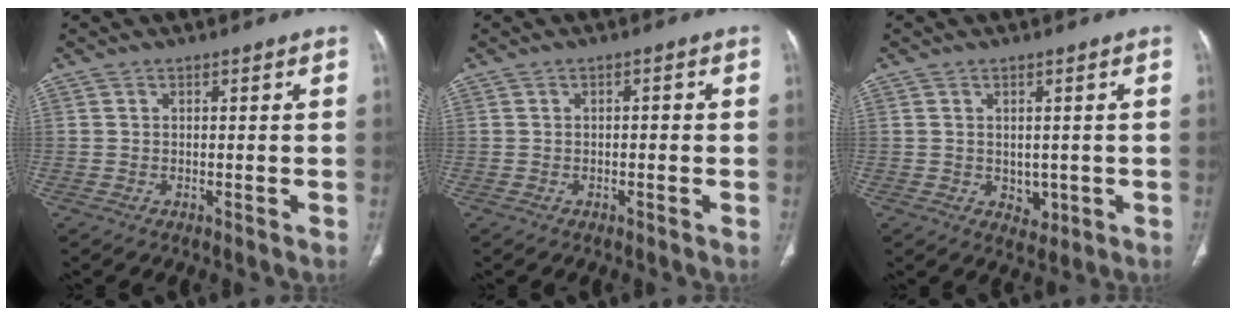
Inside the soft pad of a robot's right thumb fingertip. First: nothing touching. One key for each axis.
{"total": 1.3, "fx": -0.1, "fy": 0.7, "fz": 1.1, "tx": -0.013, "ty": 0.004, "tz": -0.005}
{"total": 3.2, "fx": -0.2, "fy": 2.6, "fz": 1.9, "tx": -0.014, "ty": -0.004, "tz": 0.008}